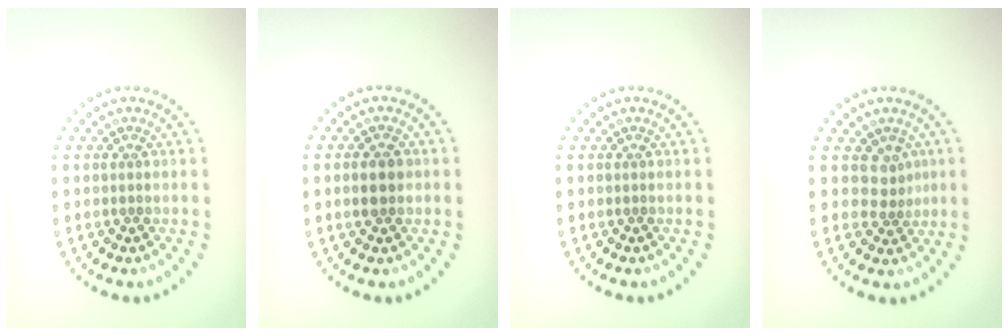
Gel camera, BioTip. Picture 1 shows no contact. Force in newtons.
{"total": 2.2, "press": 2.2, "slide": 0.0}
{"total": 0.0}
{"total": 1.9, "press": 1.2, "slide": 1.4}